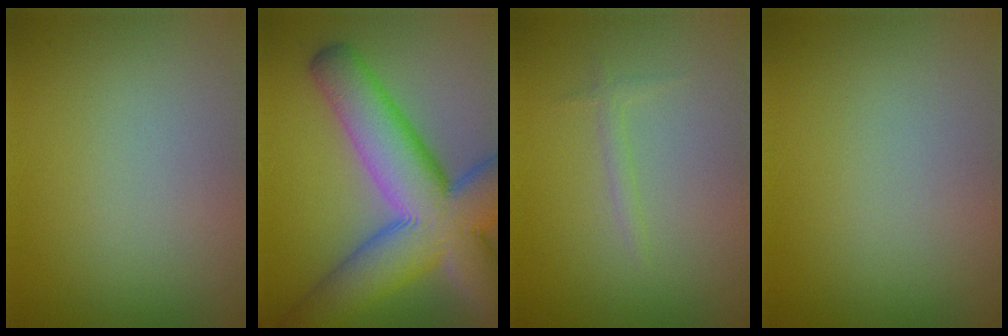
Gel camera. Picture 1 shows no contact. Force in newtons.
{"total": 13.0, "press": 13.0, "slide": 0.9}
{"total": 0.8, "press": 0.8, "slide": 0.1}
{"total": 0.0}